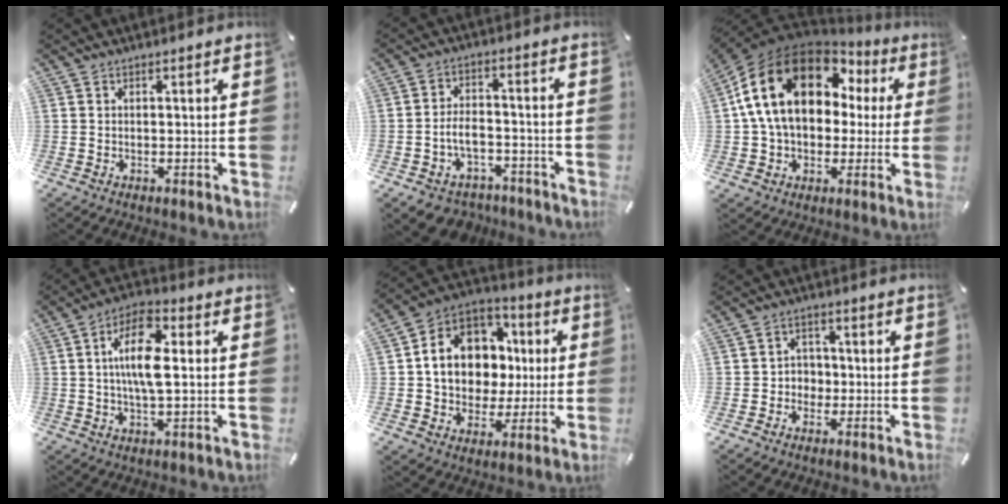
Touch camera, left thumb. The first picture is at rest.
{"total": 7.4, "force": [-3.2, 5.7, 3.5], "torque": [-0.072, 0.025, -0.056]}
{"total": 21.1, "force": [5.1, 15.2, 13.7], "torque": [-0.276, -0.001, 0.089]}
{"total": 11.5, "force": [1.3, 4.6, 10.4], "torque": [-0.208, -0.001, 0.018]}
{"total": 14.0, "force": [1.2, 12.2, 6.7], "torque": [-0.145, -0.012, 0.028]}
{"total": 4.1, "force": [-1.3, 3.8, 0.9], "torque": [-0.019, 0.016, -0.026]}